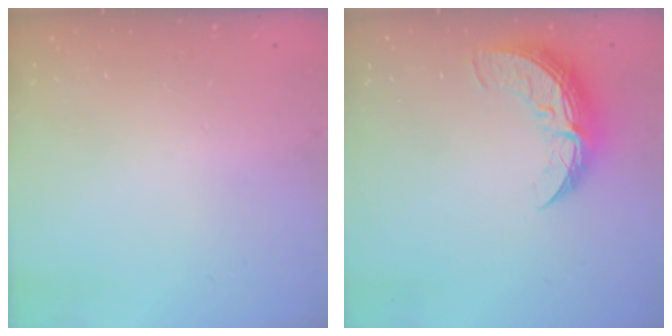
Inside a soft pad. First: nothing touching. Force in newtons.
{"total": 11.0, "press": 11.0, "slide": 0.4}